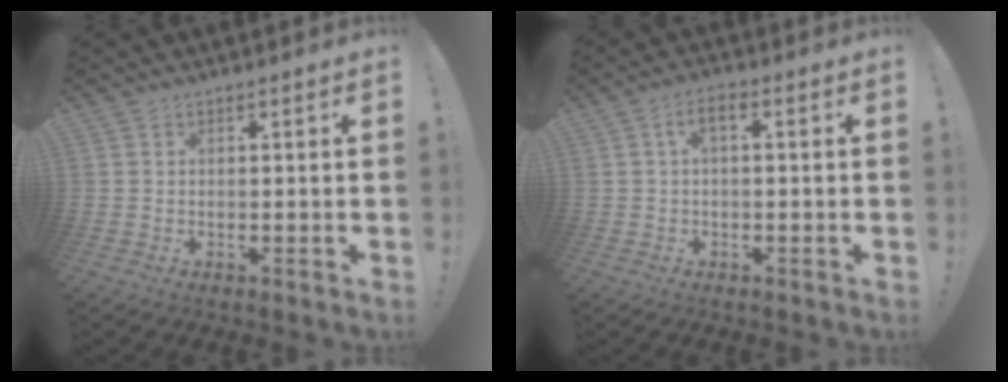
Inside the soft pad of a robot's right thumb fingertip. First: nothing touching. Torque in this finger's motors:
{"motor_torque": [0.43, 0.80, 0.52, 0.05, 0.01]}